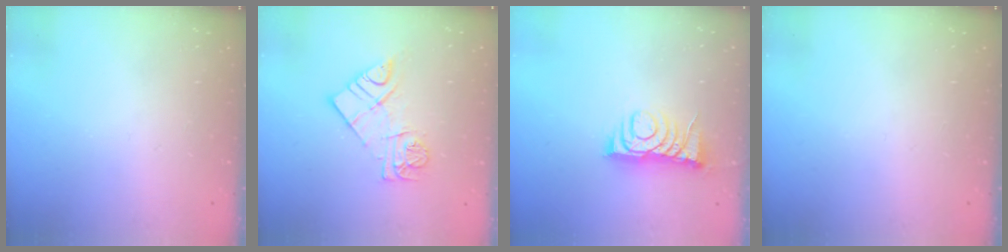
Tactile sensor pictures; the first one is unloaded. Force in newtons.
{"total": 10.5, "press": 10.5, "slide": 0.6}
{"total": 7.6, "press": 7.6, "slide": 0.0}
{"total": 0.0}